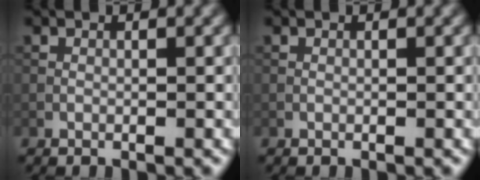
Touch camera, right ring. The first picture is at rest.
{"total": 0.0}